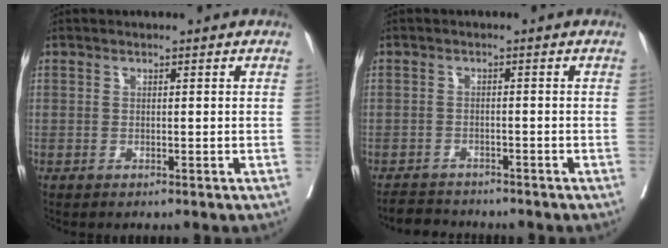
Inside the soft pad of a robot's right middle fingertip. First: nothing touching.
{"total": 3.9, "force": [-3.7, 1.1, 0.0], "torque": [-0.001, -0.010, -0.064]}